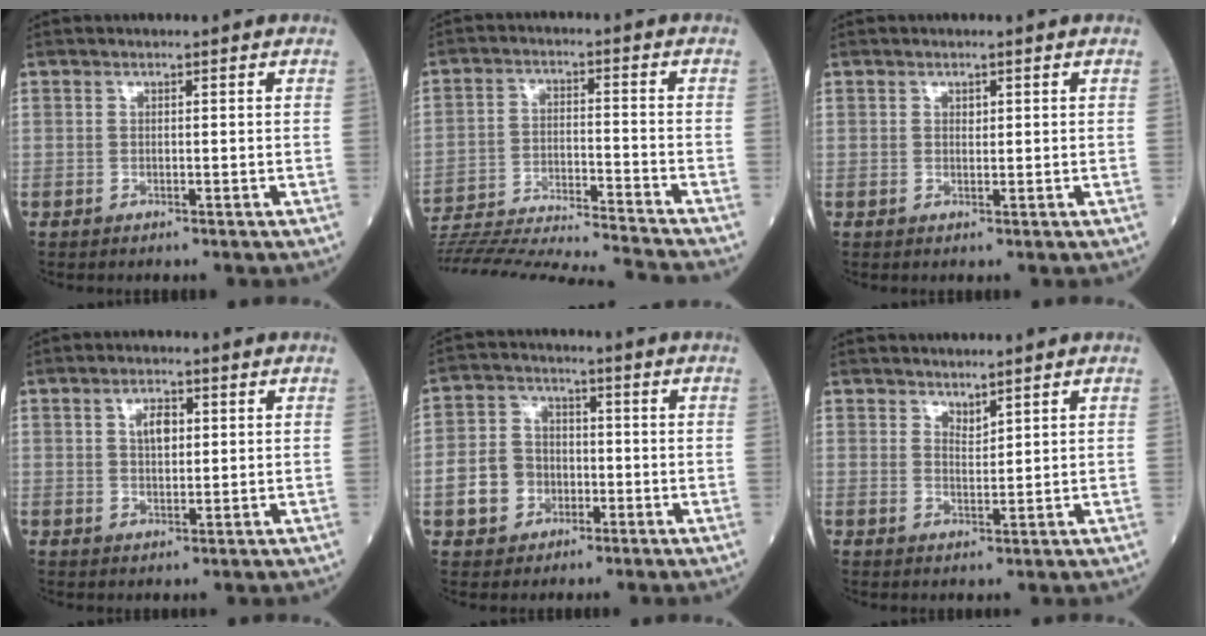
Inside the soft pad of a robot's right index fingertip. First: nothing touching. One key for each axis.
{"total": 23.6, "fx": -22.1, "fy": -1.7, "fz": 7.9, "tx": -0.142, "ty": -0.045, "tz": -0.339}
{"total": 0.7, "fx": 0.3, "fy": 0.5, "fz": 0.4, "tx": -0.004, "ty": -0.002, "tz": 0.005}
{"total": 3.5, "fx": 1.1, "fy": 1.7, "fz": 2.9, "tx": -0.051, "ty": 0.004, "tz": 0.018}
{"total": 7.3, "fx": -2.1, "fy": 6.3, "fz": 3.1, "tx": -0.077, "ty": 0.019, "tz": -0.031}
{"total": 1.9, "fx": 1.8, "fy": 0.4, "fz": 0.5, "tx": -0.008, "ty": -0.005, "tz": 0.035}